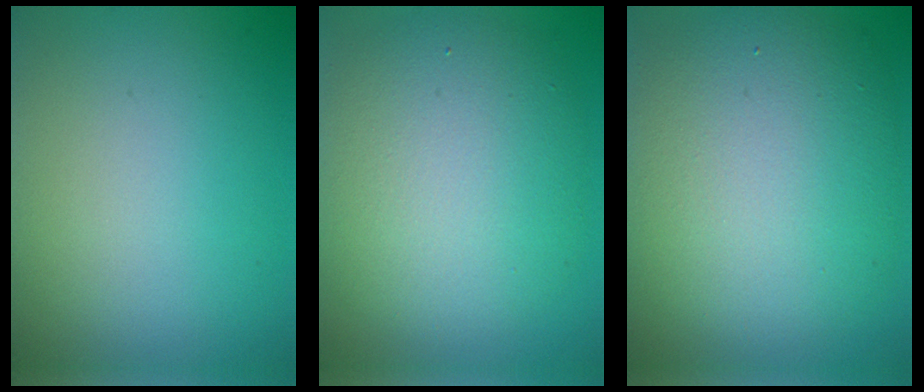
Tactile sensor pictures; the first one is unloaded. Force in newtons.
{"total": 8.3, "press": 8.3, "slide": 0.6}
{"total": 10.8, "press": 10.7, "slide": 0.8}